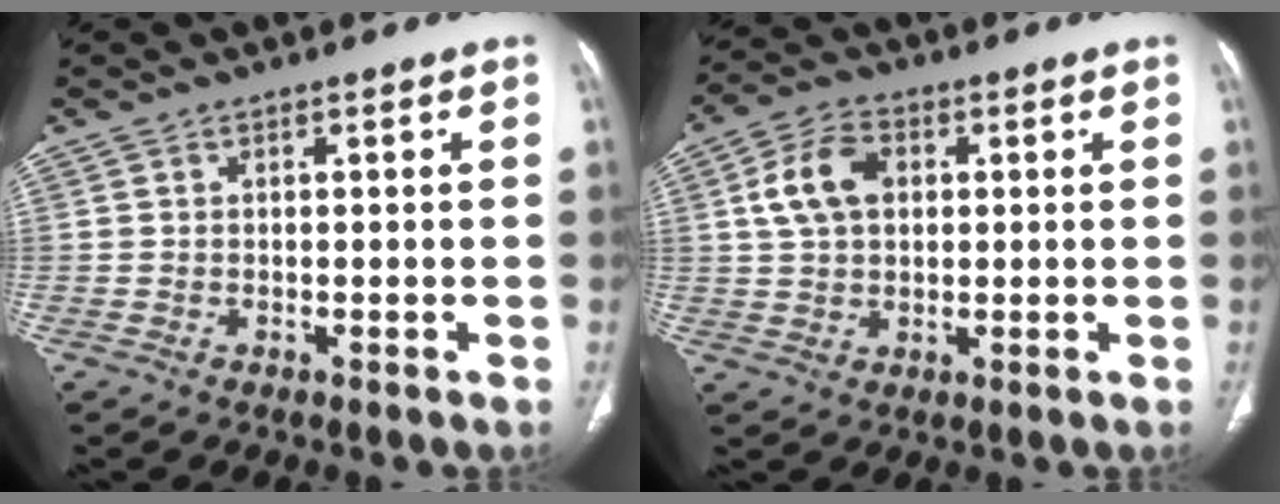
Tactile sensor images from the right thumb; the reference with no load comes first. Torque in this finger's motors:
{"motor_torque": [0.12, 0.21, 0.31, -0.50, 0.21]}